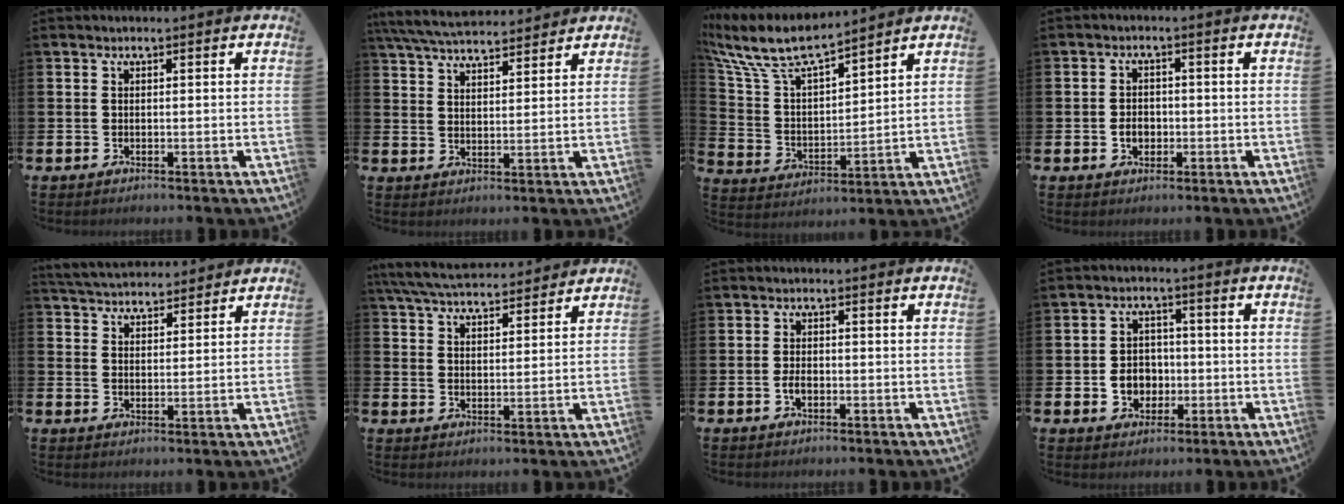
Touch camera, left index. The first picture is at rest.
{"total": 6.5, "force": [6.2, 1.0, 1.7], "torque": [-0.054, -0.025, 0.114]}
{"total": 9.1, "force": [8.2, 2.0, 3.5], "torque": [-0.108, -0.049, 0.142]}
{"total": 2.6, "force": [-0.6, 2.0, 1.5], "torque": [-0.007, -0.005, -0.020]}
{"total": 4.6, "force": [4.6, 0.9, 0.0], "torque": [-0.020, -0.022, 0.083]}
{"total": 6.7, "force": [6.4, 1.1, 1.7], "torque": [-0.056, -0.030, 0.117]}
{"total": 1.9, "force": [-0.6, 1.1, 1.4], "torque": [-0.020, 0.000, -0.013]}
{"total": 4.6, "force": [-0.8, 4.2, 1.9], "torque": [-0.025, 0.002, -0.022]}